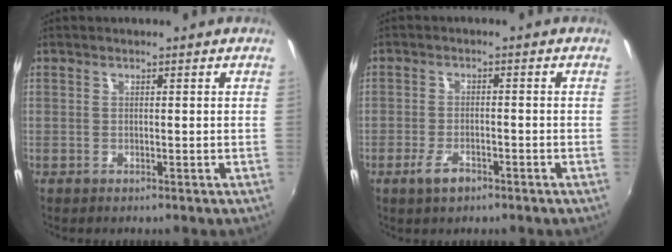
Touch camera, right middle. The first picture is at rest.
{"total": 3.9, "force": [-2.5, 1.5, 2.6], "torque": [-0.060, -0.004, -0.045]}